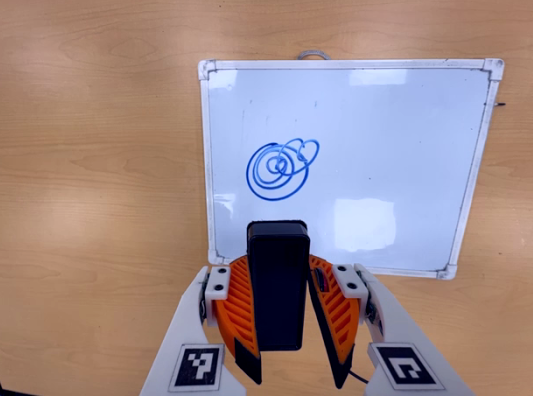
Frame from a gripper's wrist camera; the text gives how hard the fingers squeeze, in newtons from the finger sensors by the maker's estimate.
{"total": 7.4, "left": 6.7, "right": 8.2}